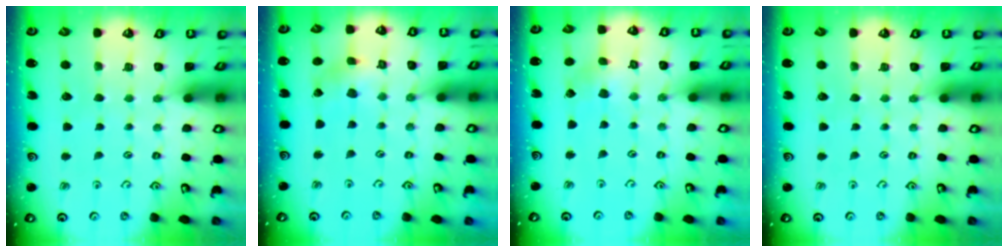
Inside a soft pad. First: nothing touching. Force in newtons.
{"total": 2.0, "press": 1.9, "slide": 0.4}
{"total": 1.9, "press": 1.9, "slide": 0.2}
{"total": 0.0}